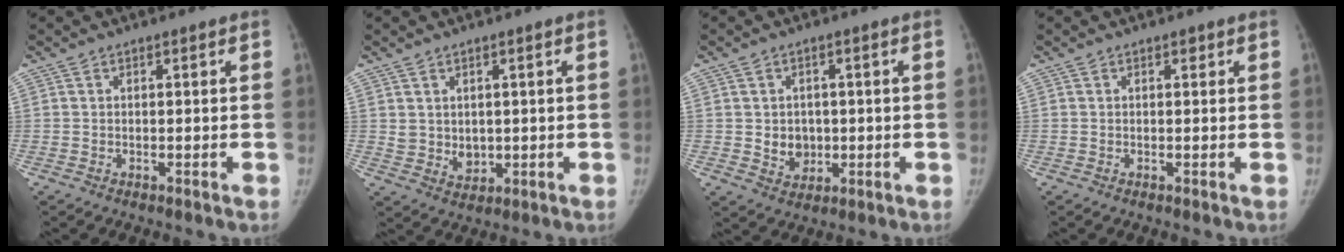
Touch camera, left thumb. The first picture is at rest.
{"total": 4.1, "force": [0.9, 3.5, 1.9], "torque": [-0.016, -0.013, 0.030]}
{"total": 5.0, "force": [-0.2, 4.4, 2.5], "torque": [-0.012, 0.000, 0.008]}
{"total": 0.7, "force": [0.3, 0.4, 0.4], "torque": [0.000, 0.000, 0.003]}